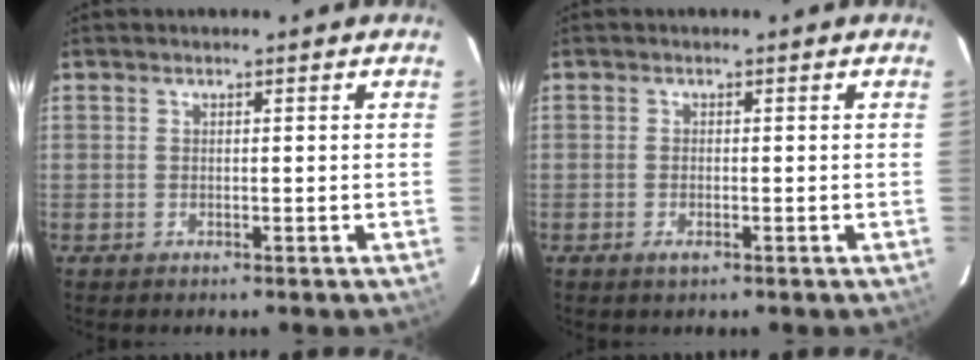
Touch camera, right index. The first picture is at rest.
{"total": 1.4, "force": [-0.9, 0.7, 1.0], "torque": [-0.020, -0.002, -0.016]}